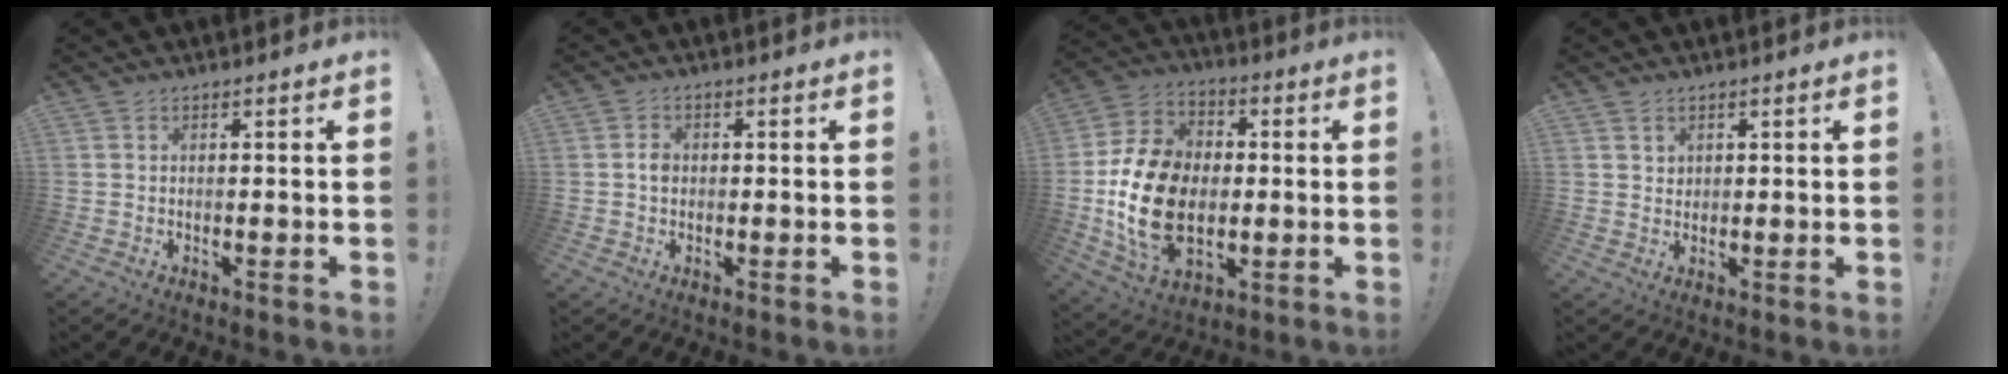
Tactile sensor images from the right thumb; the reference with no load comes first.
{"total": 2.4, "force": [-0.4, 1.9, 1.4], "torque": [-0.020, 0.006, -0.009]}
{"total": 21.3, "force": [-2.8, 15.1, 14.7], "torque": [-0.277, 0.023, -0.037]}
{"total": 2.2, "force": [1.5, 1.5, 0.5], "torque": [0.003, -0.012, 0.024]}